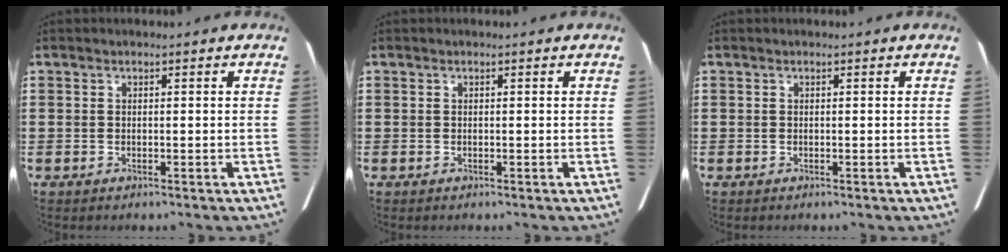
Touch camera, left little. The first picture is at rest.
{"total": 0.0}
{"total": 0.0}